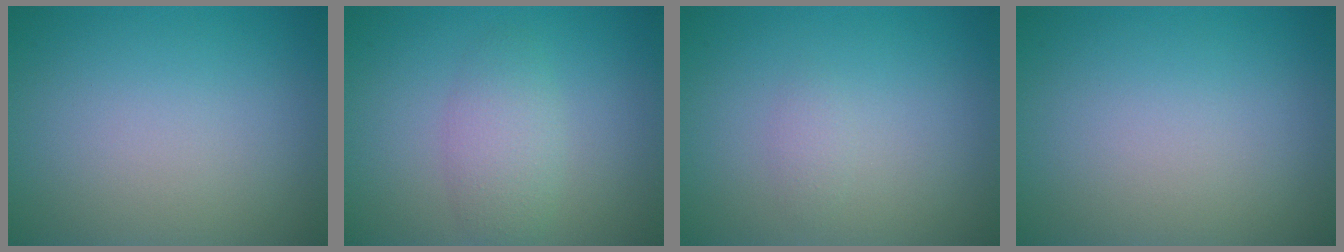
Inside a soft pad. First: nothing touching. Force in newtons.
{"total": 2.7, "press": 2.7, "slide": 0.1}
{"total": 0.8, "press": 0.8, "slide": 0.0}
{"total": 0.0}